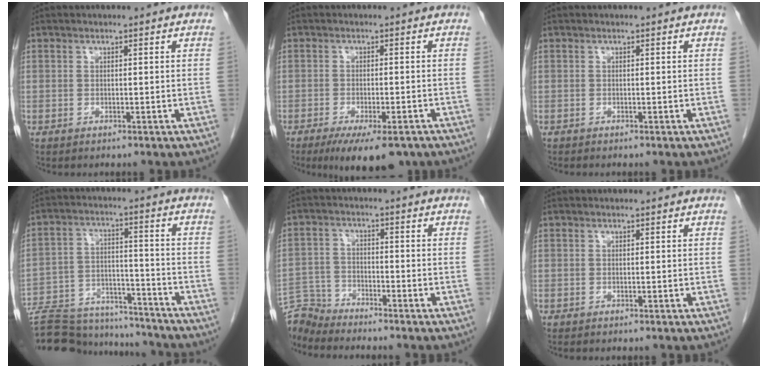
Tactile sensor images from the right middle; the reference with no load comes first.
{"total": 9.5, "force": [-6.8, 2.4, 6.1], "torque": [-0.081, -0.013, -0.101]}
{"total": 0.0}
{"total": 22.9, "force": [-21.1, 5.3, 7.1], "torque": [-0.161, -0.009, -0.316]}
{"total": 5.9, "force": [-5.8, -0.2, -0.8], "torque": [0.014, 0.001, -0.112]}
{"total": 0.0}